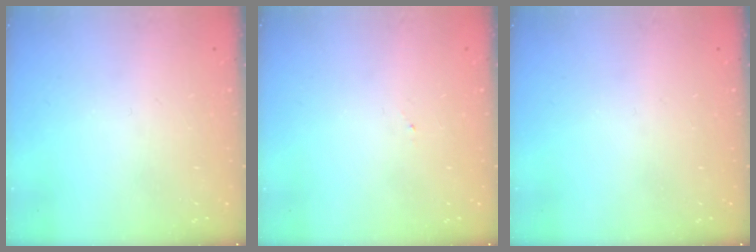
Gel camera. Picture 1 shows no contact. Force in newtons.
{"total": 2.5, "press": 2.5, "slide": 0.1}
{"total": 0.0}